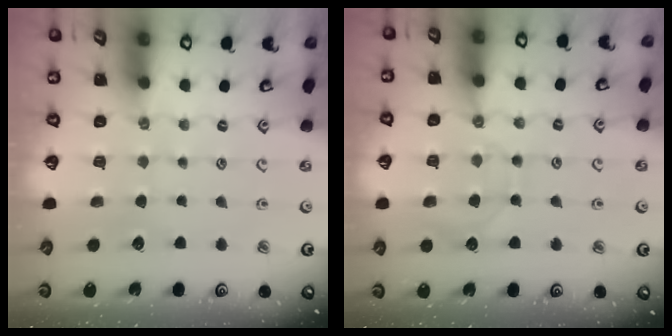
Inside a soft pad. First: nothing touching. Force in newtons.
{"total": 7.6, "press": 7.5, "slide": 0.8}